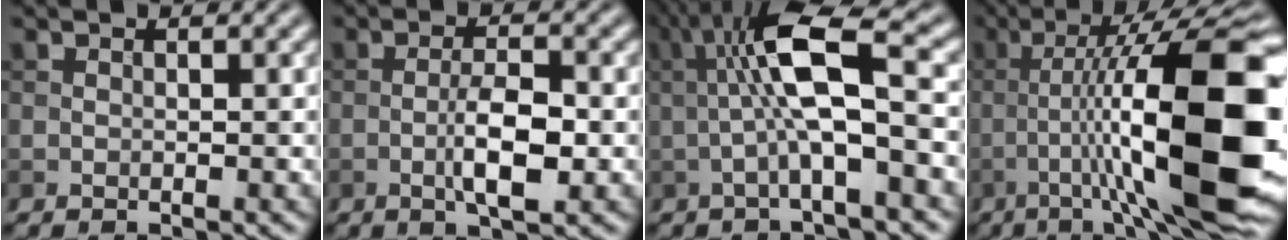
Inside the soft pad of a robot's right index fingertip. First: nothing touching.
{"total": 4.3, "force": [-1.1, 1.2, 3.9], "torque": [-0.074, 0.001, -0.022]}
{"total": 7.6, "force": [-0.1, 1.5, 7.5], "torque": [-0.134, 0.024, -0.010]}
{"total": 16.0, "force": [-2.4, 3.1, 15.5], "torque": [-0.221, 0.030, -0.036]}